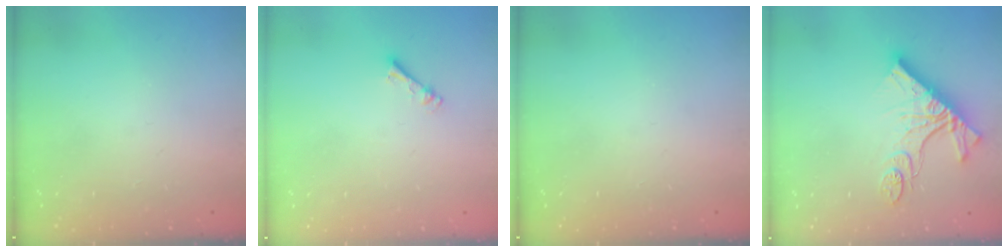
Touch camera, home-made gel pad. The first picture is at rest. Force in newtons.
{"total": 2.7, "press": 2.7, "slide": 0.4}
{"total": 0.0}
{"total": 14.3, "press": 14.3, "slide": 1.5}